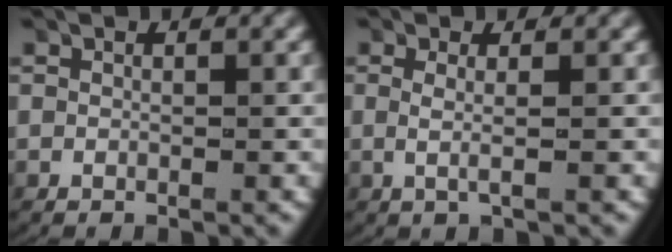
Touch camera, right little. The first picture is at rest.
{"total": 1.7, "force": [0.1, 0.0, 1.7], "torque": [-0.046, -0.008, 0.006]}